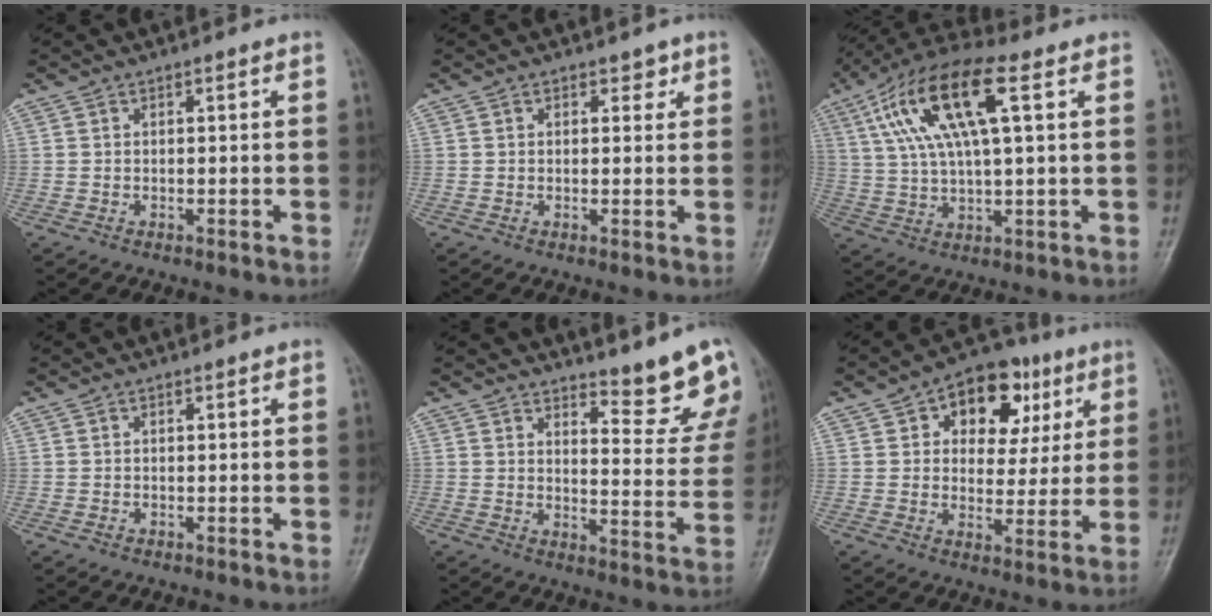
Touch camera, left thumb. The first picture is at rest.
{"total": 1.7, "force": [1.0, 1.2, 0.7], "torque": [0.009, -0.002, 0.008]}
{"total": 15.9, "force": [5.5, 5.1, 14.0], "torque": [-0.282, 0.018, 0.098]}
{"total": 0.5, "force": [-0.2, 0.4, 0.2], "torque": [-0.003, 0.001, -0.004]}
{"total": 10.4, "force": [9.0, 2.4, 4.7], "torque": [-0.026, -0.079, 0.111]}
{"total": 13.8, "force": [5.6, 9.1, 8.7], "torque": [-0.070, 0.000, 0.080]}